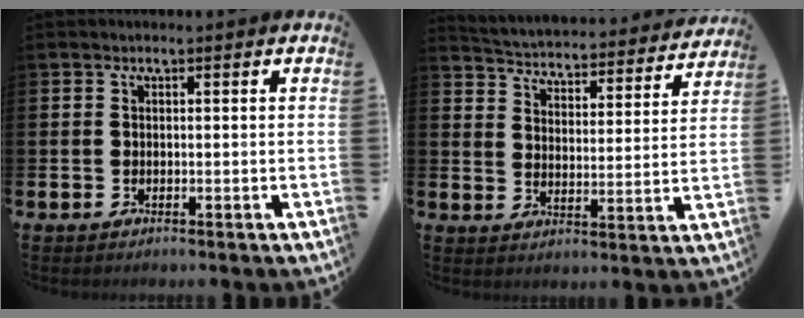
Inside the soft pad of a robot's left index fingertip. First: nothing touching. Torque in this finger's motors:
{"motor_torque": [0.96, -1.18, 0.32, 0.00]}